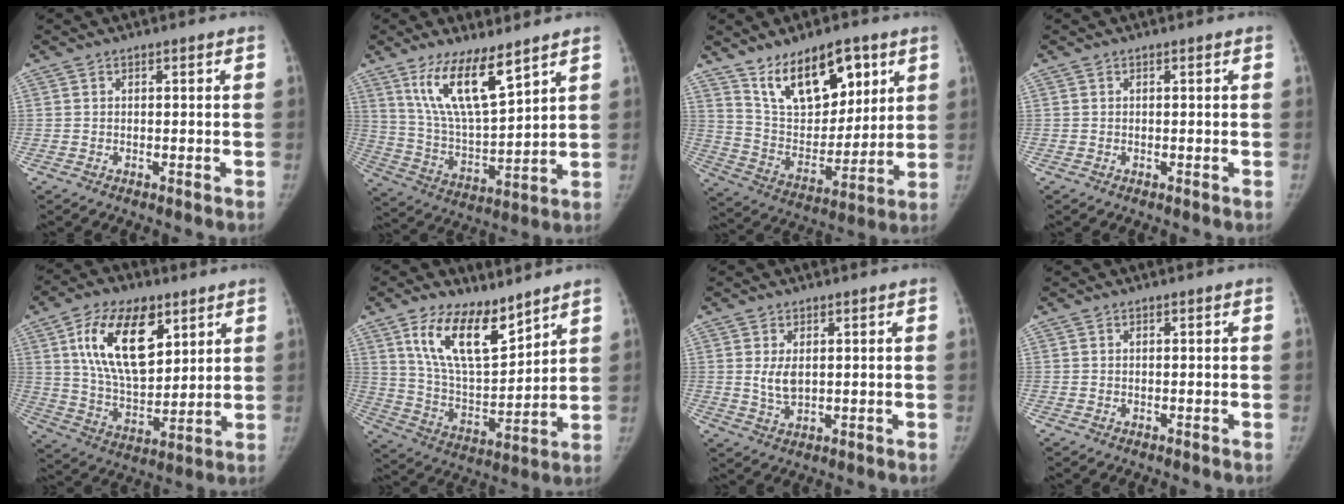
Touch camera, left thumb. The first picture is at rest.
{"total": 13.9, "force": [8.7, 3.9, 10.1], "torque": [-0.168, -0.051, 0.179]}
{"total": 17.7, "force": [10.2, 9.2, 11.1], "torque": [-0.129, -0.053, 0.190]}
{"total": 0.0}
{"total": 18.5, "force": [7.9, 9.8, 13.6], "torque": [-0.201, -0.037, 0.146]}
{"total": 15.1, "force": [9.7, 6.4, 9.6], "torque": [-0.136, -0.062, 0.192]}
{"total": 3.8, "force": [0.7, 2.2, 3.0], "torque": [-0.052, -0.009, 0.021]}
{"total": 0.0}